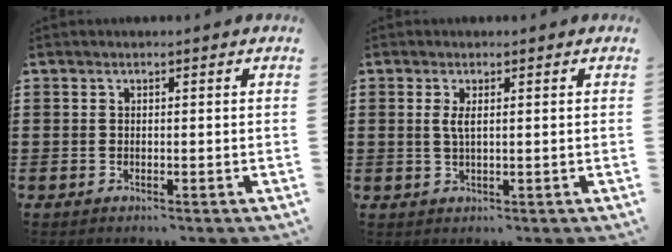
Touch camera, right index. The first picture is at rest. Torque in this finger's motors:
{"motor_torque": [0.40, -0.05, 0.27, 0.08]}